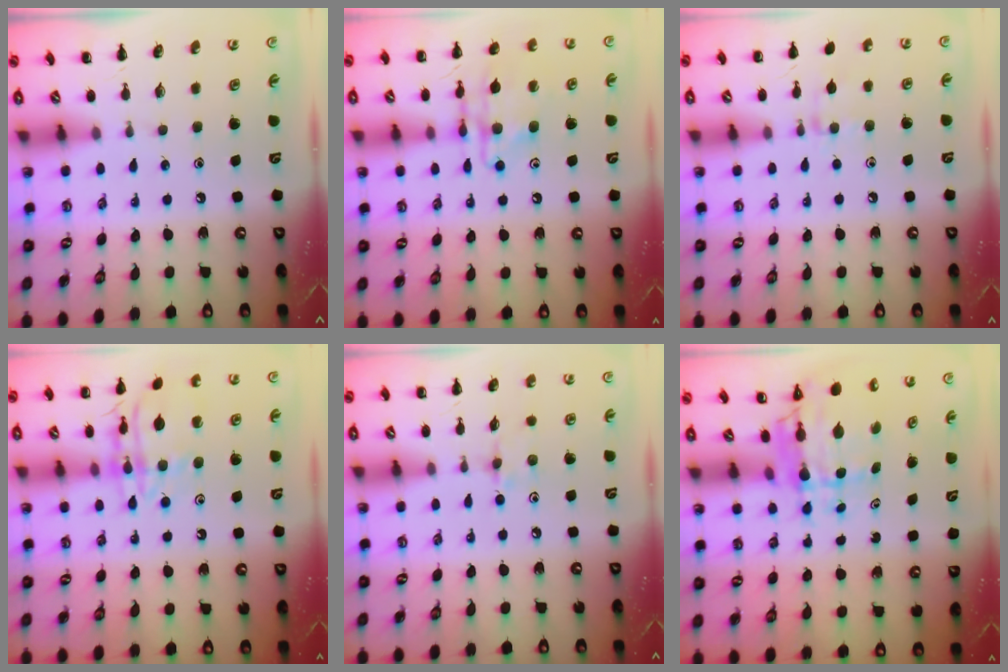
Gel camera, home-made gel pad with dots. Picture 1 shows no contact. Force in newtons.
{"total": 13.4, "press": 13.2, "slide": 2.4}
{"total": 7.8, "press": 7.5, "slide": 2.2}
{"total": 13.6, "press": 13.5, "slide": 1.2}
{"total": 6.8, "press": 6.5, "slide": 1.9}
{"total": 6.4, "press": 5.9, "slide": 2.4}